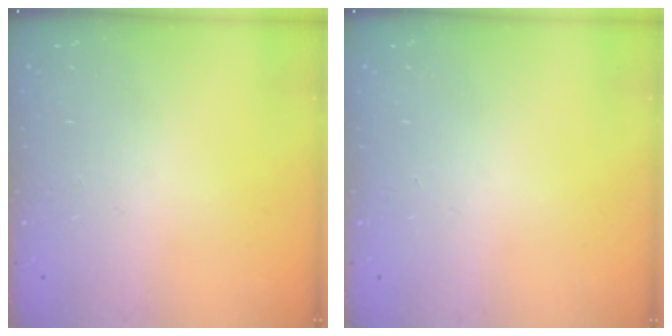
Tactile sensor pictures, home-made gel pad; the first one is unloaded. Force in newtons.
{"total": 0.0}